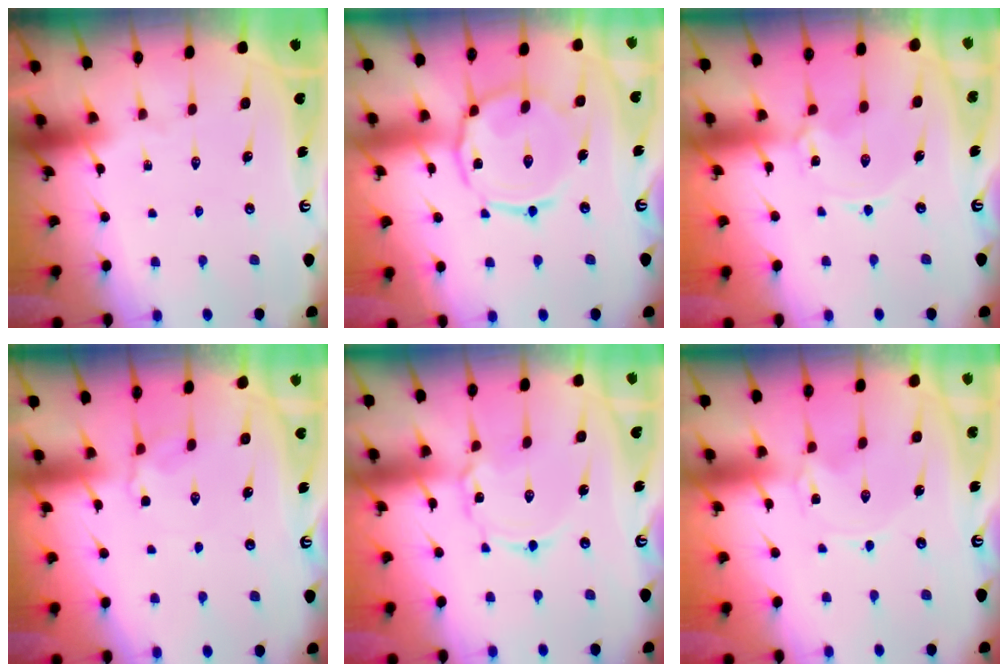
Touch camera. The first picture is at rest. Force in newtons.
{"total": 9.5, "press": 9.5, "slide": 0.7}
{"total": 2.0, "press": 2.0, "slide": 0.1}
{"total": 2.8, "press": 2.6, "slide": 1.1}
{"total": 2.7, "press": 2.7, "slide": 0.4}
{"total": 0.0}